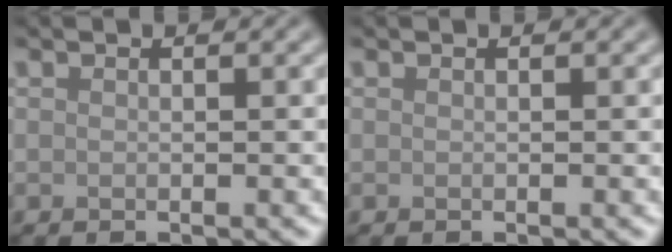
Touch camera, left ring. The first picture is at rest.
{"total": 0.0}